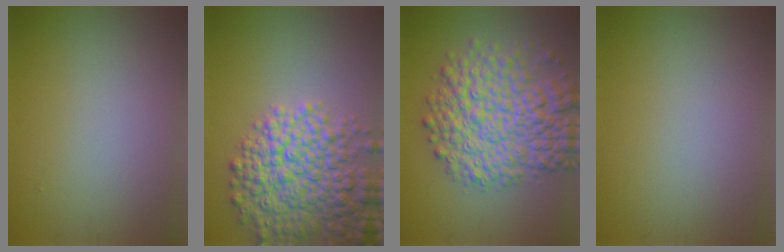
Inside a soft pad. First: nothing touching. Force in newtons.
{"total": 8.0, "press": 7.9, "slide": 0.5}
{"total": 8.9, "press": 8.9, "slide": 0.2}
{"total": 0.0}